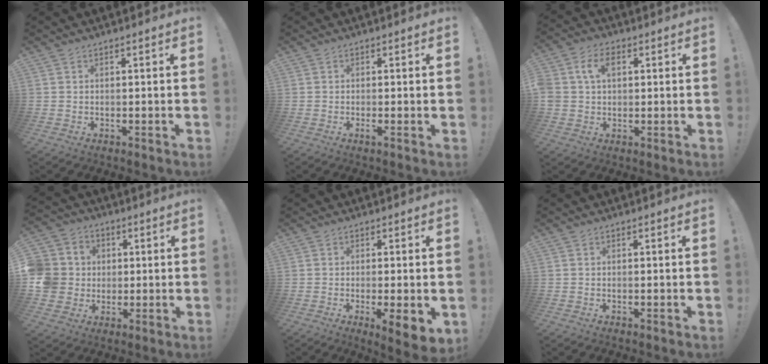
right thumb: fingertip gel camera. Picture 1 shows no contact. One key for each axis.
{"total": 1.5, "fx": -0.3, "fy": -0.3, "fz": 1.4, "tx": -0.018, "ty": -0.007, "tz": -0.008}
{"total": 7.6, "fx": 2.0, "fy": 5.4, "fz": 4.8, "tx": -0.093, "ty": 0.013, "tz": 0.039}
{"total": 10.9, "fx": 0.3, "fy": 10.3, "fz": 3.6, "tx": -0.075, "ty": 0.006, "tz": 0.011}
{"total": 6.6, "fx": -0.9, "fy": 0.8, "fz": 6.5, "tx": -0.089, "ty": -0.008, "tz": -0.008}
{"total": 0.0}